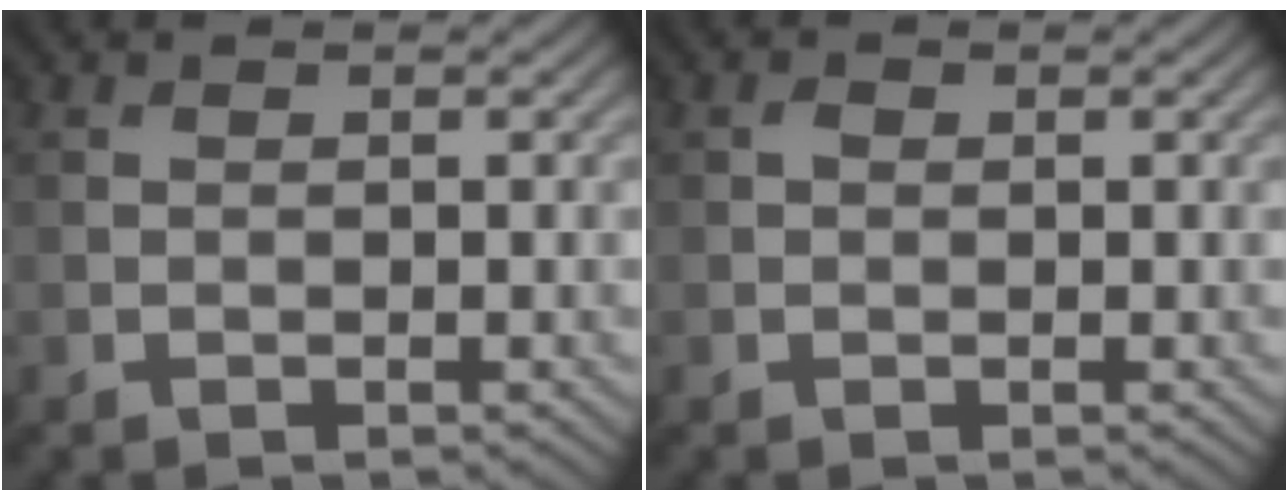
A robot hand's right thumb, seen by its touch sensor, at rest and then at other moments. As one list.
[{"total": 0.6, "force": [0.1, 0.4, 0.3], "torque": [-0.003, -0.001, 0.000]}]